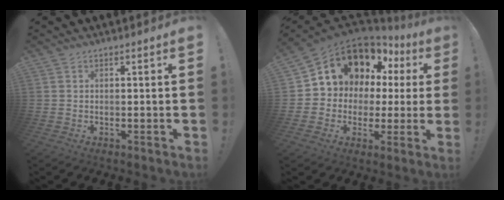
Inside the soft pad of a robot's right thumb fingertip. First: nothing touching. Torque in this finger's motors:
{"motor_torque": [1.70, 1.71, 0.44, 0.06, 0.23]}